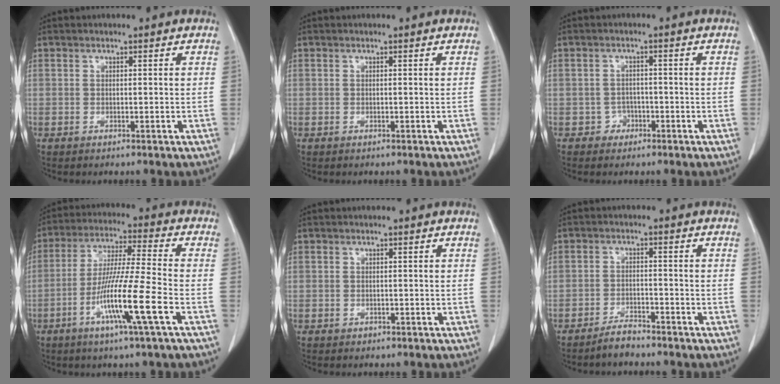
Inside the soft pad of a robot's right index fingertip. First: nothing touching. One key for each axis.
{"total": 0.0}
{"total": 1.9, "fx": -1.1, "fy": 1.6, "fz": 0.0, "tx": 0.008, "ty": 0.010, "tz": -0.020}
{"total": 12.5, "fx": -4.8, "fy": -1.1, "fz": 11.5, "tx": -0.221, "ty": -0.018, "tz": -0.093}
{"total": 0.7, "fx": -0.2, "fy": 0.7, "fz": 0.0, "tx": 0.003, "ty": 0.005, "tz": -0.004}
{"total": 2.7, "fx": -2.6, "fy": 0.7, "fz": 0.6, "tx": -0.009, "ty": -0.001, "tz": -0.046}